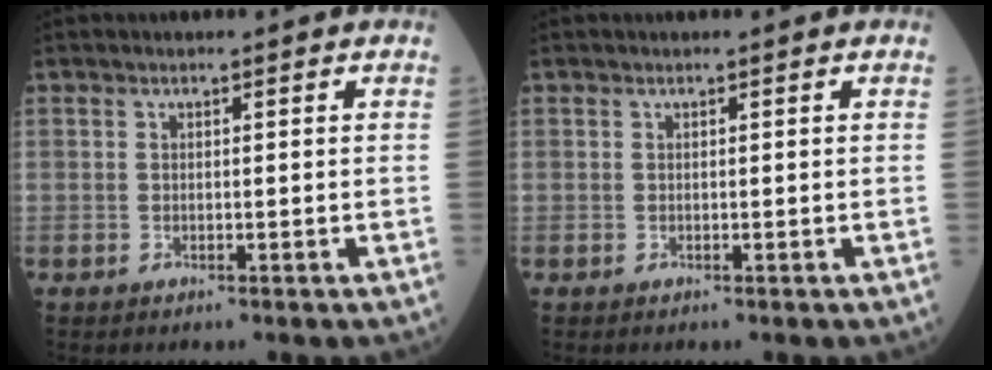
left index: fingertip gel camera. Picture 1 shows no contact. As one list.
[{"total": 0.0}]